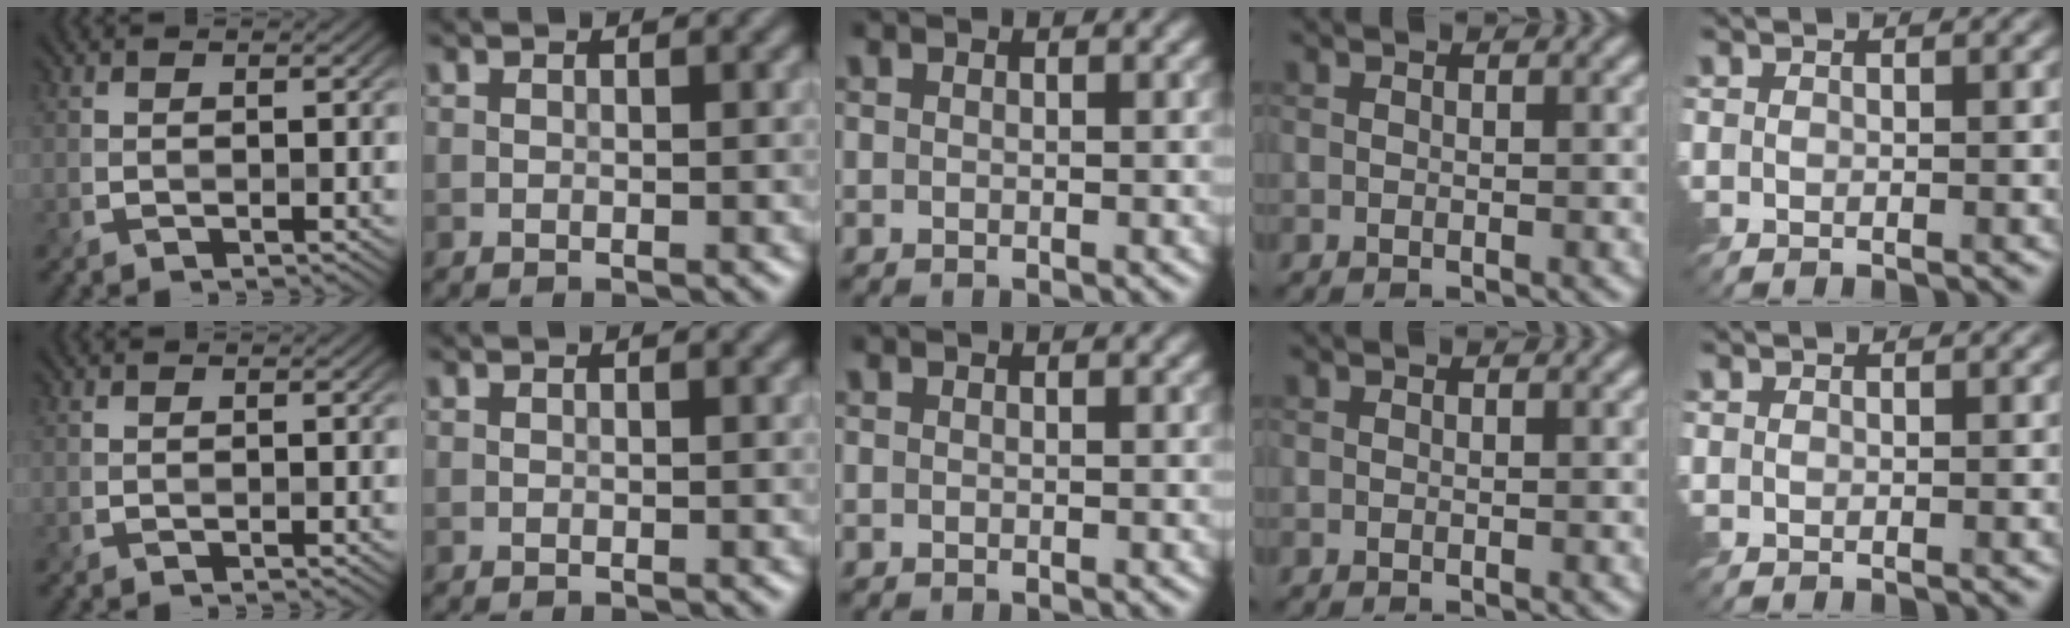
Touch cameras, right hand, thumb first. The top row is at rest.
{}